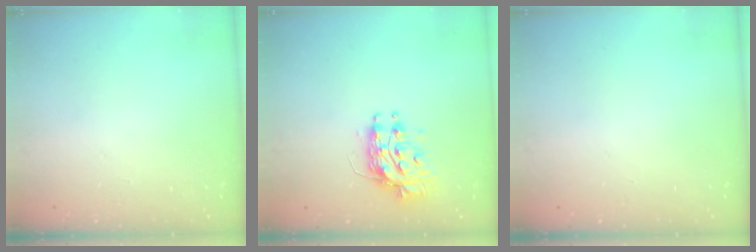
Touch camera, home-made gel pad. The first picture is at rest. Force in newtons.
{"total": 9.2, "press": 9.2, "slide": 0.7}
{"total": 0.0}